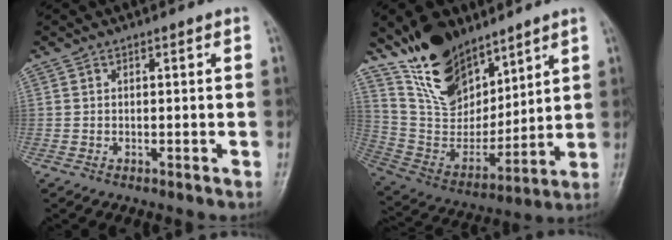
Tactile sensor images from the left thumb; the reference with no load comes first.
{"total": 17.7, "force": [12.4, 9.3, 8.5], "torque": [-0.099, -0.070, 0.243]}